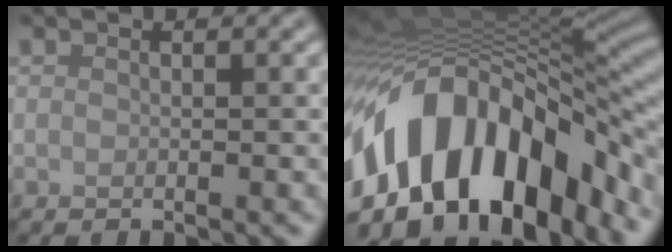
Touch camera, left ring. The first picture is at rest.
{"total": 15.7, "force": [-7.0, 8.5, 11.3], "torque": [-0.193, 0.005, -0.116]}